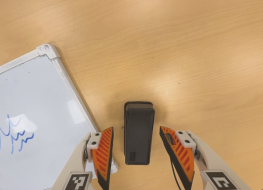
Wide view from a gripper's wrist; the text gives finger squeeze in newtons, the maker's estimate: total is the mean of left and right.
{"total": 0.0}